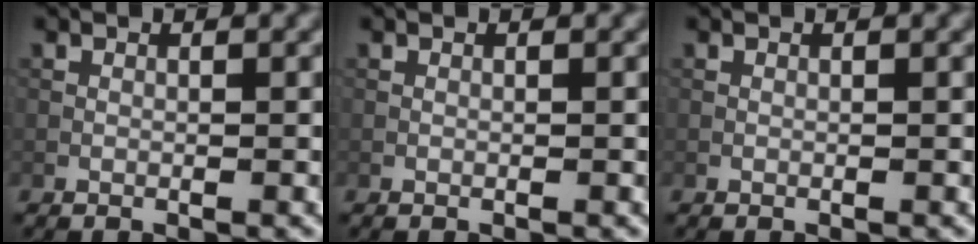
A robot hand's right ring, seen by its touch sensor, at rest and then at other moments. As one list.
[{"total": 0.0}, {"total": 0.0}]